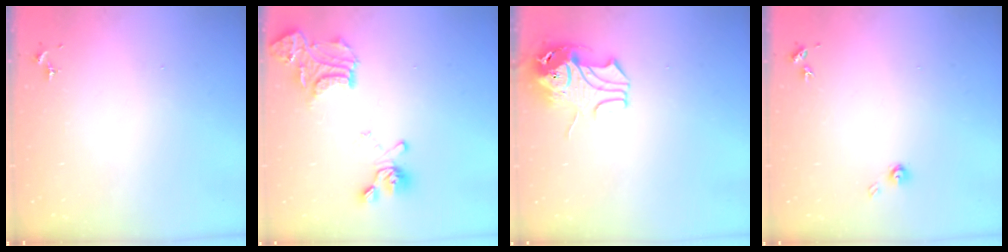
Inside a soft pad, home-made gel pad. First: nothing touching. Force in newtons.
{"total": 17.7, "press": 17.7, "slide": 1.6}
{"total": 9.5, "press": 9.4, "slide": 1.2}
{"total": 3.8, "press": 3.7, "slide": 0.2}